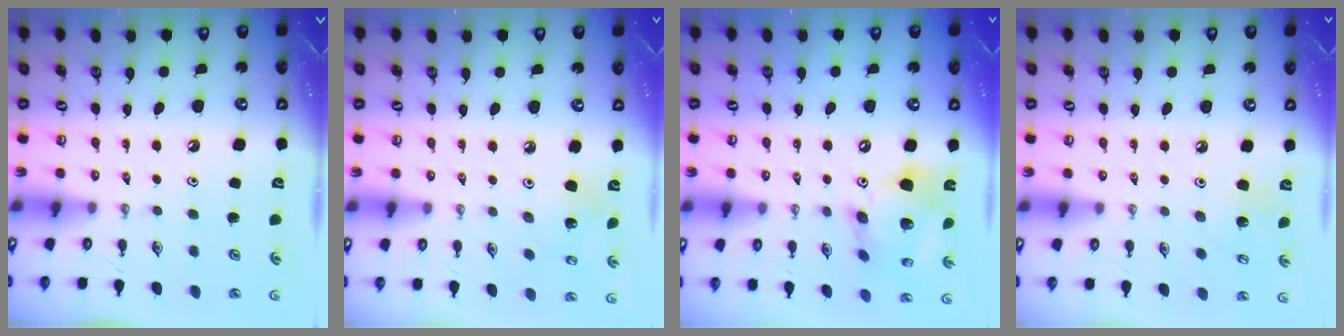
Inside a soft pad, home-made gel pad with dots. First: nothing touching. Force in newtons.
{"total": 5.2, "press": 4.7, "slide": 2.2}
{"total": 16.9, "press": 16.6, "slide": 3.3}
{"total": 6.0, "press": 6.0, "slide": 0.3}